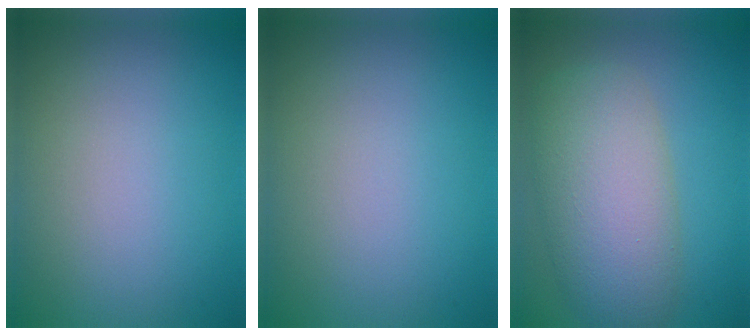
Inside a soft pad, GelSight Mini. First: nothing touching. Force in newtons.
{"total": 0.0}
{"total": 7.7, "press": 7.7, "slide": 0.6}